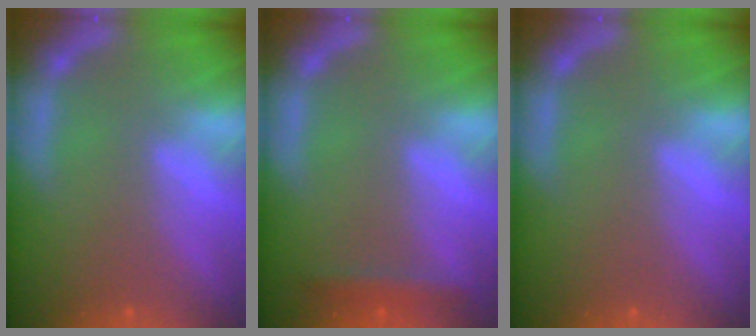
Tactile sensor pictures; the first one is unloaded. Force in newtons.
{"total": 1.9}
{"total": 0.0}